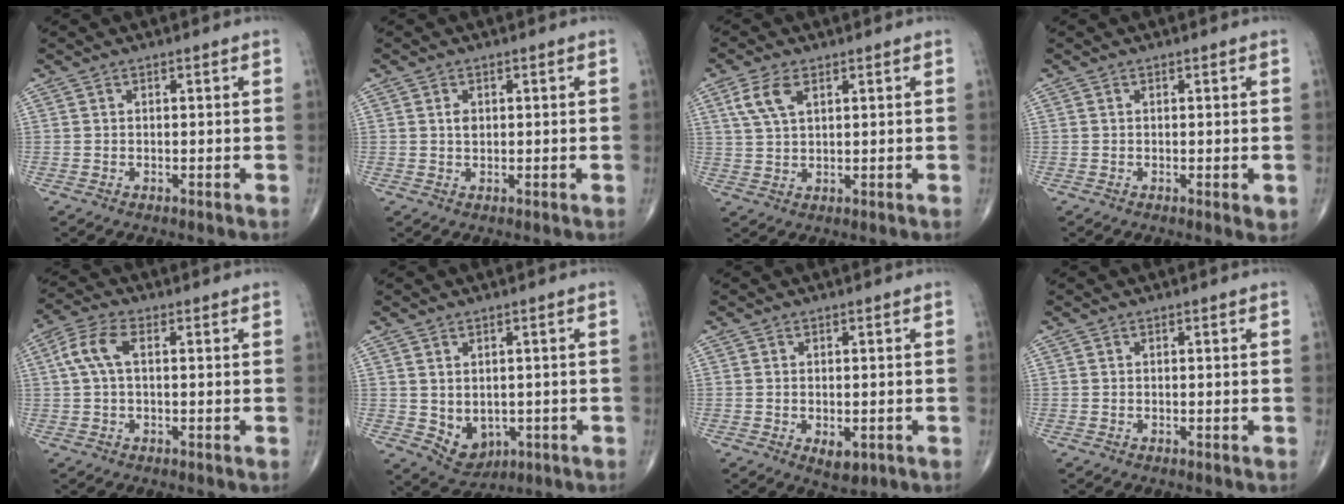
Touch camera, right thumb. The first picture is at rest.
{"total": 1.7, "force": [0.4, 1.2, 1.1], "torque": [-0.015, -0.001, 0.007]}
{"total": 5.8, "force": [2.5, 2.9, 4.4], "torque": [-0.096, 0.001, 0.056]}
{"total": 1.9, "force": [-0.3, 0.6, 1.8], "torque": [-0.025, -0.007, -0.003]}
{"total": 6.1, "force": [1.1, 2.8, 5.4], "torque": [-0.131, 0.018, 0.018]}
{"total": 6.2, "force": [-0.8, 4.7, 3.9], "torque": [-0.037, -0.005, 0.008]}
{"total": 3.2, "force": [-1.0, 1.8, 2.5], "torque": [-0.030, -0.003, -0.006]}
{"total": 0.0}